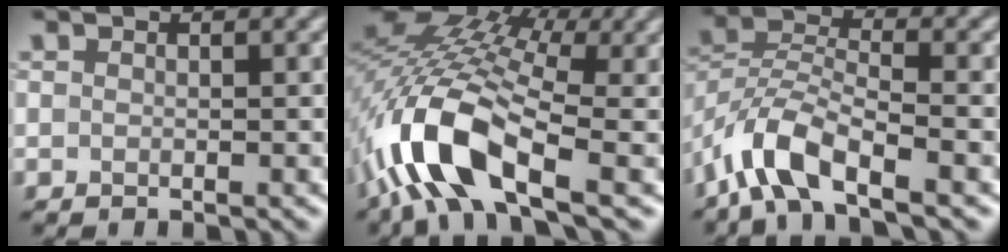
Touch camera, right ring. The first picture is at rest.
{"total": 11.3, "force": [-3.7, 5.4, 9.3], "torque": [-0.192, 0.024, -0.084]}
{"total": 6.8, "force": [-4.5, 2.3, 4.6], "torque": [-0.091, 0.005, -0.097]}